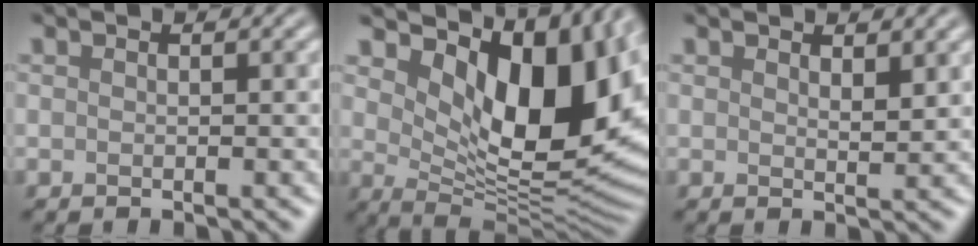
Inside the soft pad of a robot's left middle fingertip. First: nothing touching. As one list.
[{"total": 14.2, "force": [5.2, 6.9, 11.2], "torque": [-0.156, -0.004, 0.092]}, {"total": 1.4, "force": [1.1, 0.4, 0.8], "torque": [-0.013, -0.004, 0.020]}]